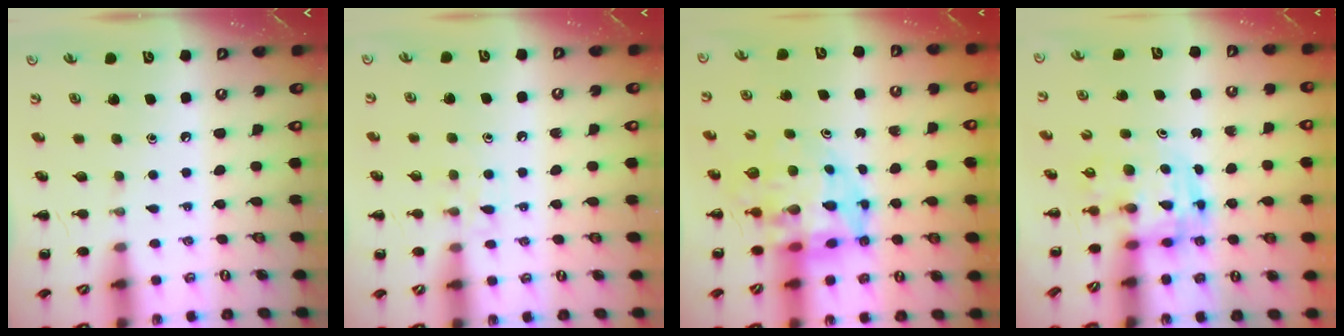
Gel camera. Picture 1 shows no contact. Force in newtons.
{"total": 5.8, "press": 5.6, "slide": 1.7}
{"total": 9.9, "press": 9.2, "slide": 3.6}
{"total": 3.5, "press": 3.5, "slide": 0.6}